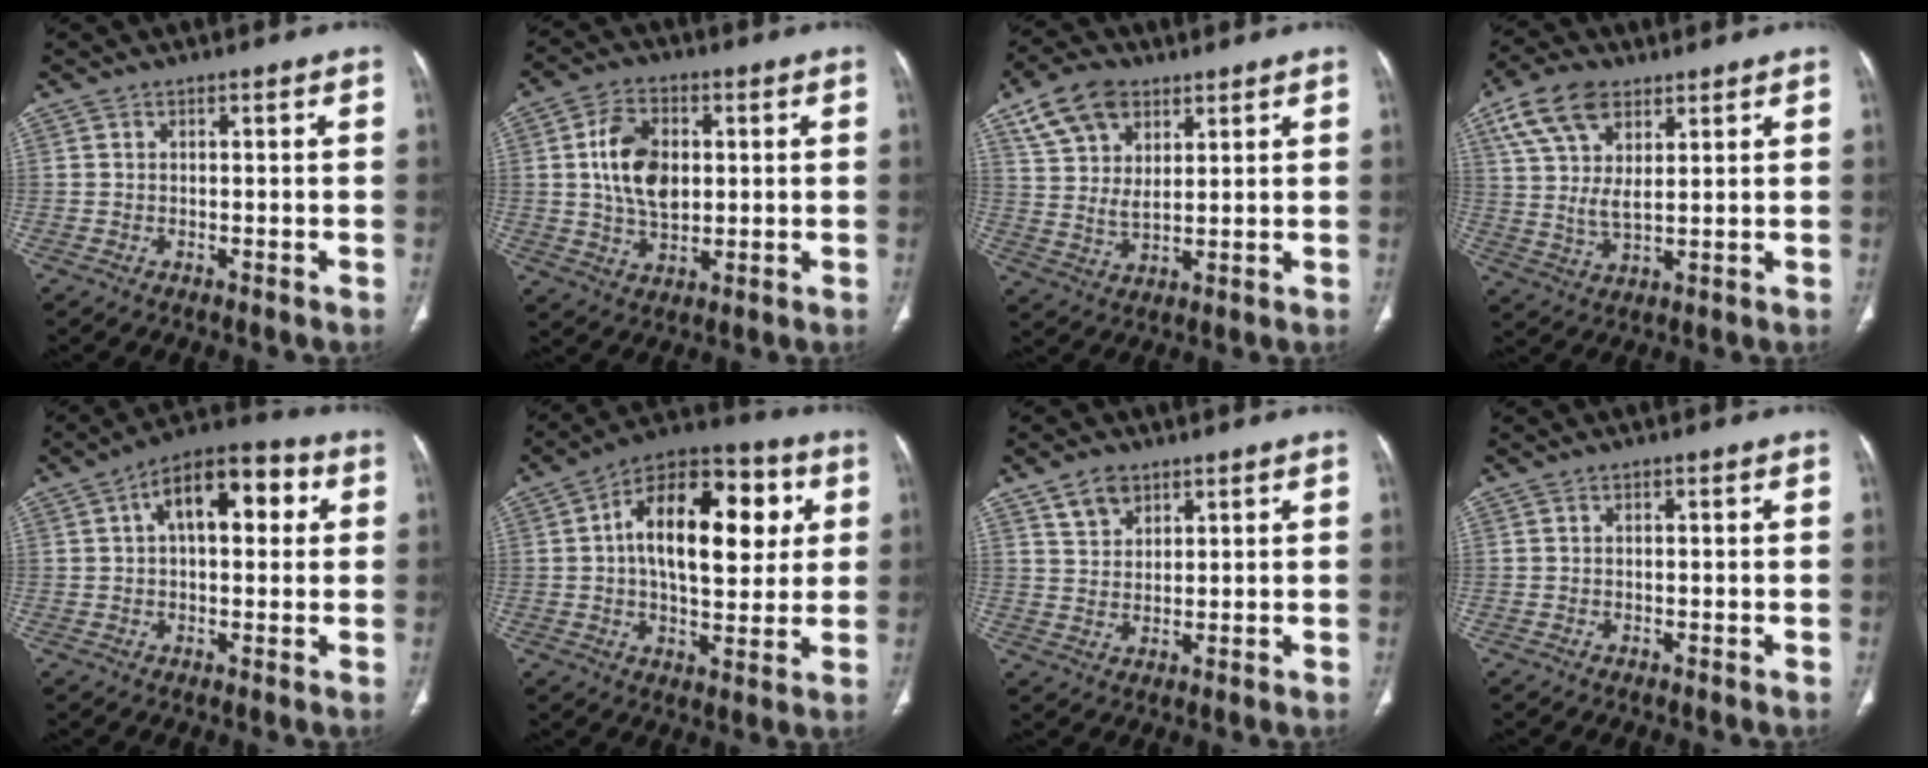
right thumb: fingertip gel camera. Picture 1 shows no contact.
{"total": 11.1, "force": [1.5, 7.2, 8.3], "torque": [-0.135, -0.004, 0.031]}
{"total": 10.9, "force": [6.0, 6.4, 6.5], "torque": [-0.108, -0.015, 0.119]}
{"total": 11.8, "force": [6.0, 6.0, 8.2], "torque": [-0.157, -0.012, 0.118]}
{"total": 13.6, "force": [3.6, 7.0, 11.0], "torque": [-0.142, 0.027, 0.047]}
{"total": 21.1, "force": [4.3, 11.2, 17.4], "torque": [-0.233, 0.016, 0.054]}
{"total": 5.0, "force": [3.2, 3.2, 2.1], "torque": [-0.024, -0.020, 0.066]}
{"total": 0.0}